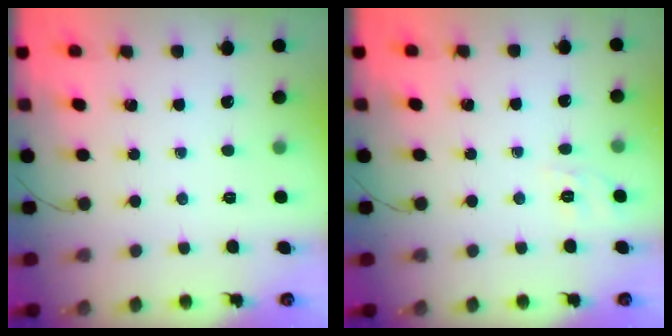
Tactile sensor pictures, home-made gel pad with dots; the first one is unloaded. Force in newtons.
{"total": 1.7, "press": 0.0, "slide": 1.7}